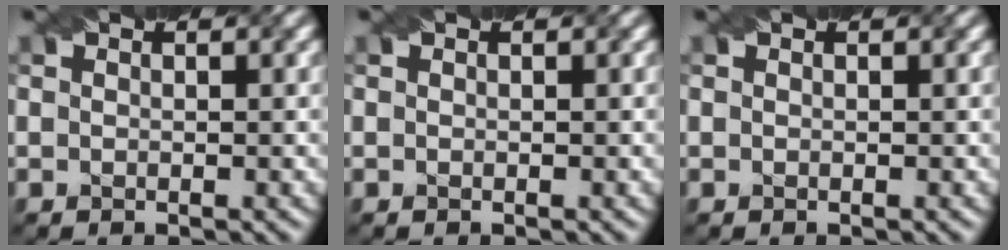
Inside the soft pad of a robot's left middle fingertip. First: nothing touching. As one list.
[{"total": 0.0}, {"total": 0.0}]